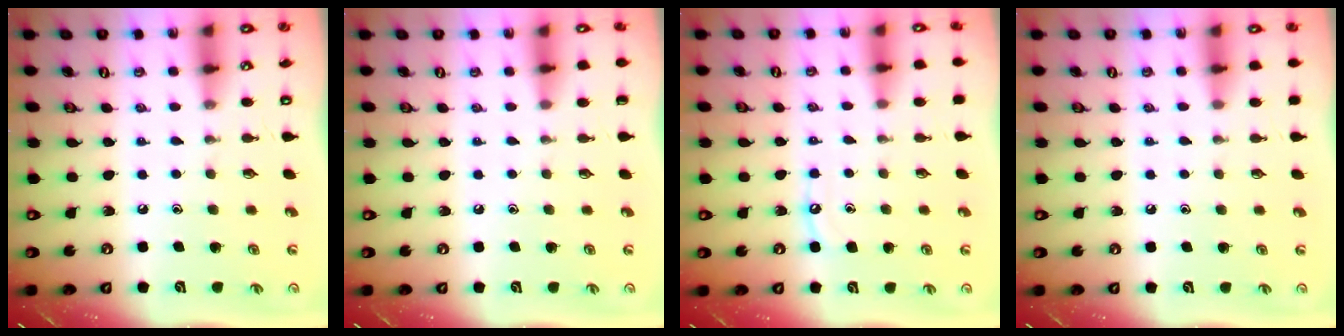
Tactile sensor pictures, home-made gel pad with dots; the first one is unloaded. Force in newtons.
{"total": 0.0}
{"total": 4.9, "press": 4.9, "slide": 0.5}
{"total": 4.2, "press": 4.1, "slide": 0.6}